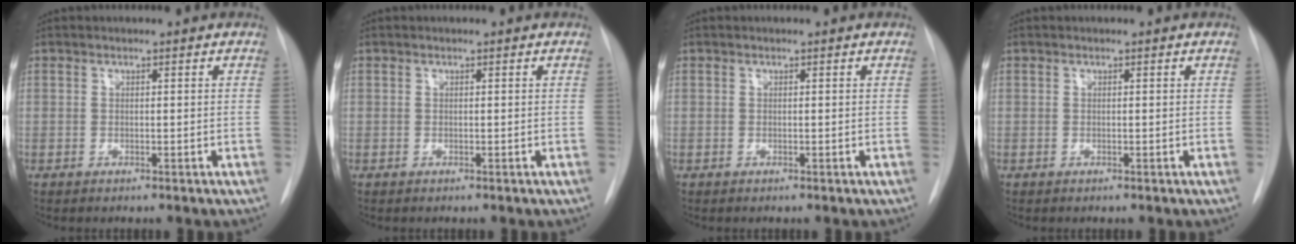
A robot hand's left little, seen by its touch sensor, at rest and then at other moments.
{"total": 0.0}
{"total": 0.0}
{"total": 0.0}